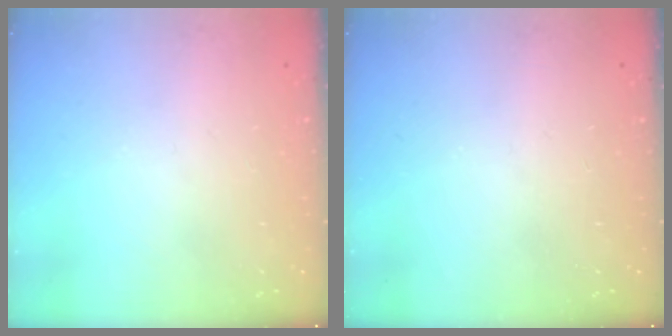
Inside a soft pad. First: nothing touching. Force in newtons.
{"total": 0.0}